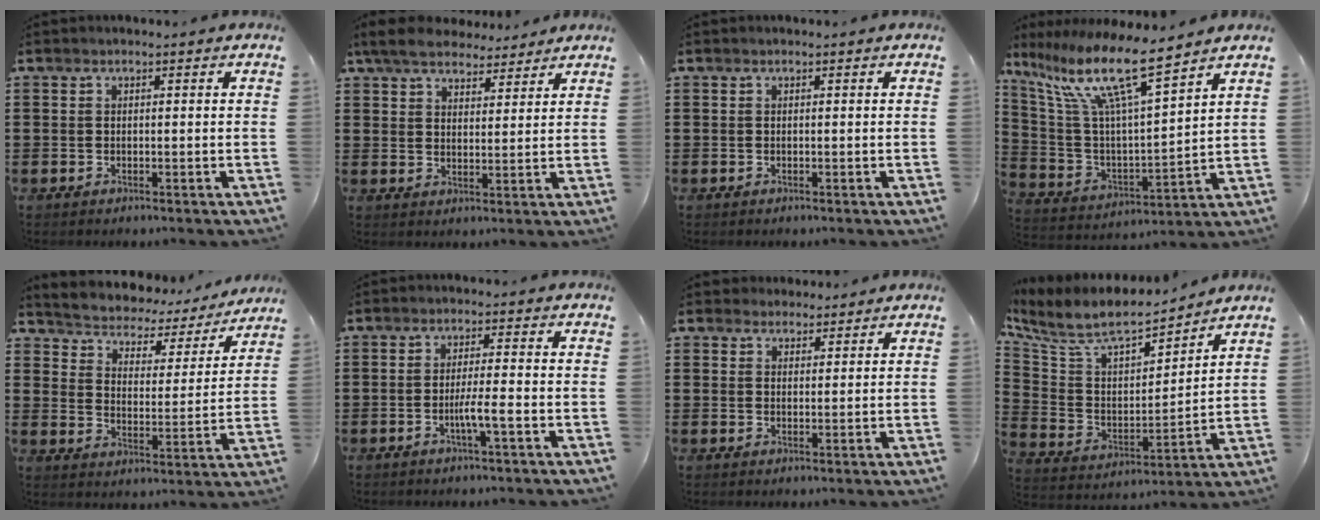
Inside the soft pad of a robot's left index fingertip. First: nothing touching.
{"total": 5.9, "force": [5.3, 1.8, 2.1], "torque": [-0.060, -0.010, 0.098]}
{"total": 0.0}
{"total": 13.5, "force": [9.2, 1.8, 9.8], "torque": [-0.224, -0.055, 0.151]}
{"total": 3.1, "force": [2.9, 1.0, 0.1], "torque": [-0.026, -0.027, 0.039]}
{"total": 4.0, "force": [-1.6, 0.0, 3.6], "torque": [-0.070, -0.007, -0.033]}
{"total": 2.2, "force": [2.0, 0.9, 0.0], "torque": [-0.006, 0.004, 0.040]}
{"total": 7.9, "force": [6.8, 2.3, 3.4], "torque": [-0.103, -0.049, 0.112]}